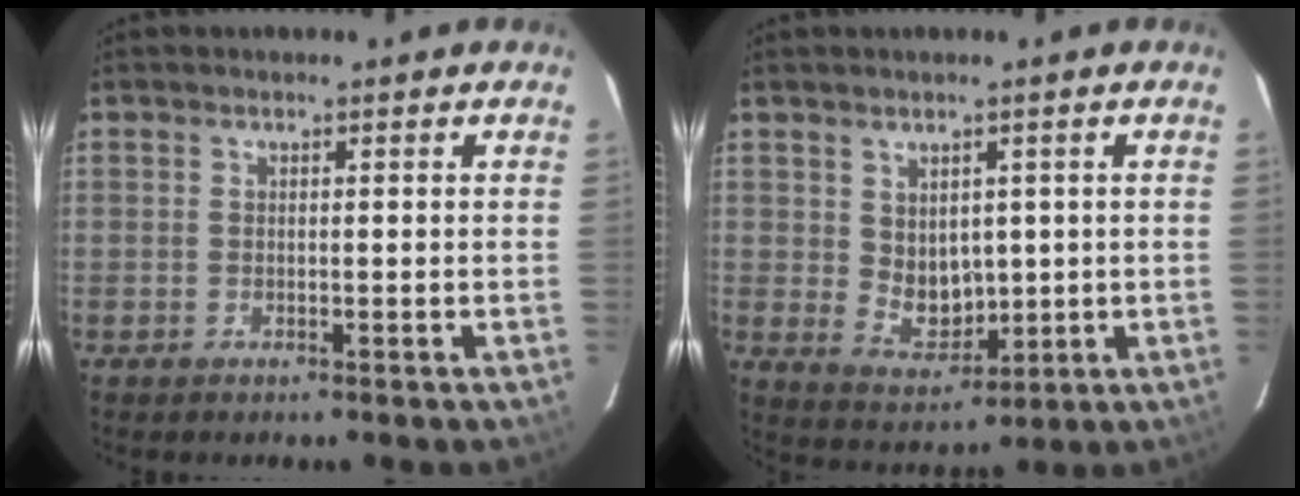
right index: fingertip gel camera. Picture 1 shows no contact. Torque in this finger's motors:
{"motor_torque": [0.28, -0.08, 0.34, 0.03]}